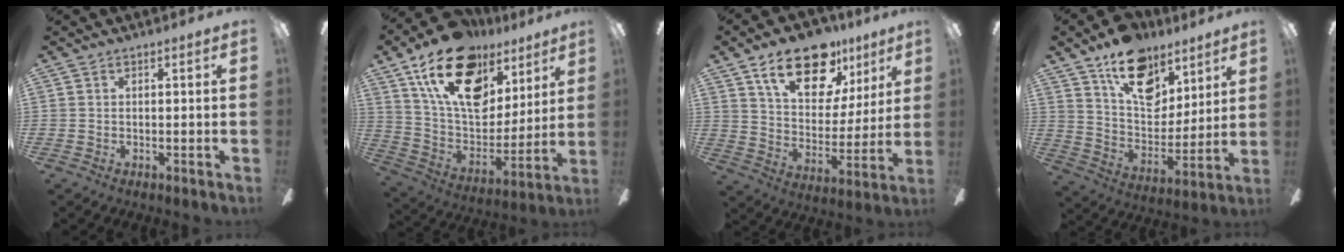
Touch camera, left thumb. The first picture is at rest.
{"total": 23.4, "force": [13.4, 13.4, 13.7], "torque": [-0.229, -0.057, 0.244]}
{"total": 19.4, "force": [12.8, 9.9, 10.8], "torque": [-0.167, -0.062, 0.221]}
{"total": 19.0, "force": [12.1, 11.3, 9.3], "torque": [-0.141, -0.068, 0.218]}